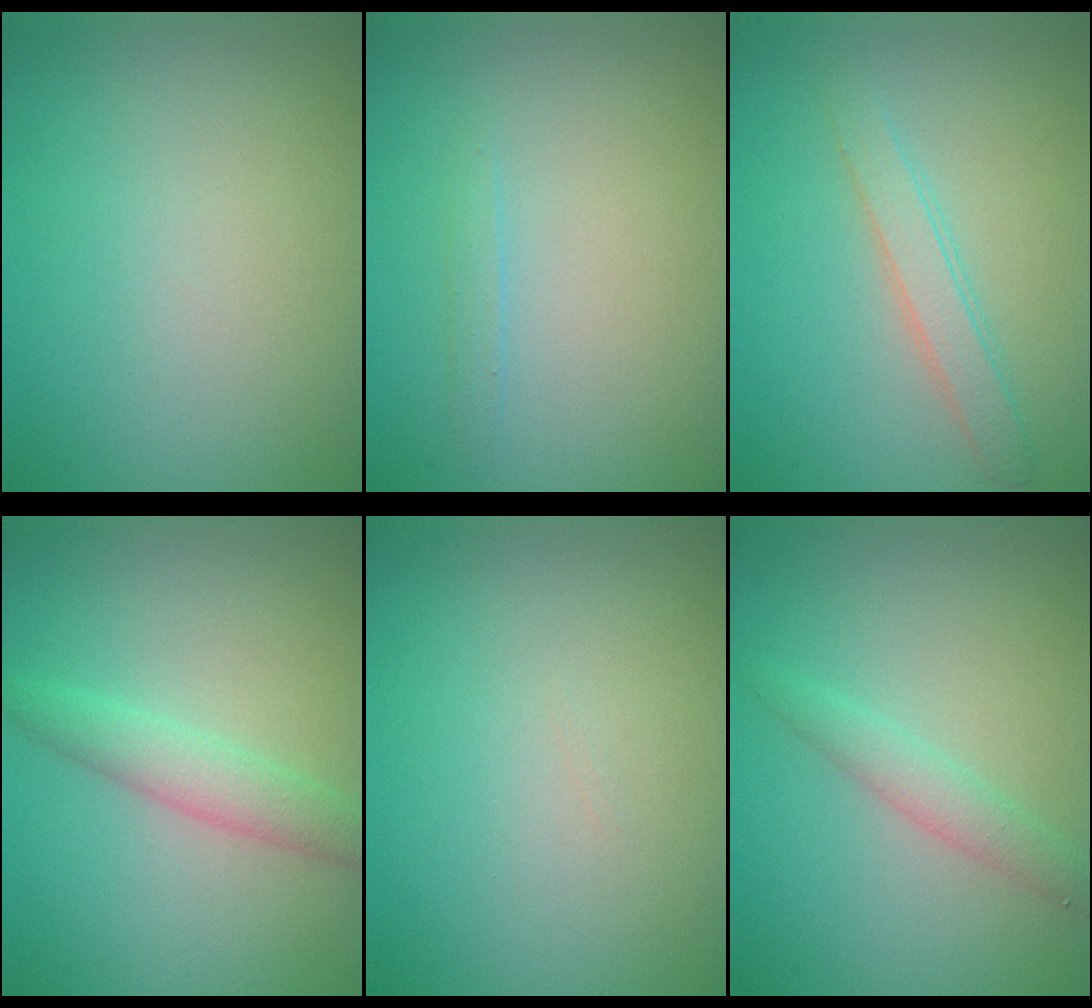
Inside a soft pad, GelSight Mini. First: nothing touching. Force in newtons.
{"total": 0.7, "press": 0.7, "slide": 0.1}
{"total": 2.2, "press": 2.2, "slide": 0.1}
{"total": 2.8, "press": 2.8, "slide": 0.2}
{"total": 0.0}
{"total": 2.5, "press": 2.5, "slide": 0.1}